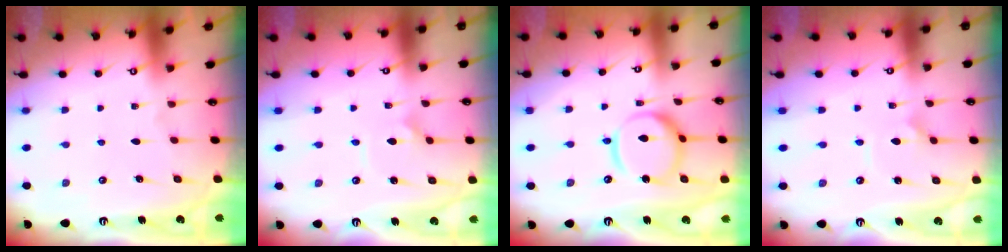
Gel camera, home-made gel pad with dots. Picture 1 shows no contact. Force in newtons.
{"total": 2.4, "press": 2.4, "slide": 0.1}
{"total": 13.5, "press": 13.4, "slide": 1.4}
{"total": 1.8, "press": 1.8, "slide": 0.1}